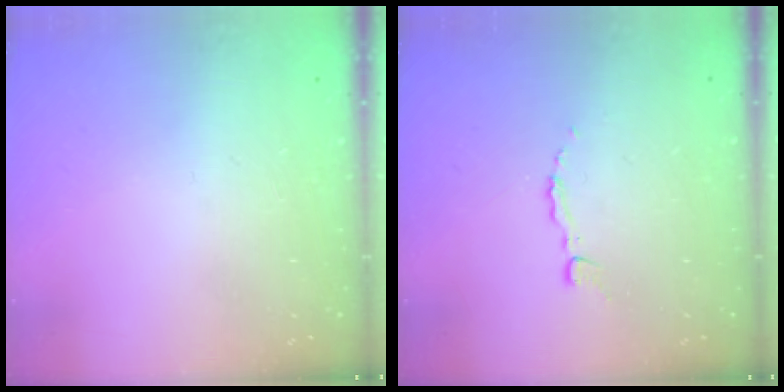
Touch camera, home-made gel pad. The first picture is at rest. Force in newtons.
{"total": 2.2, "press": 2.2, "slide": 0.2}